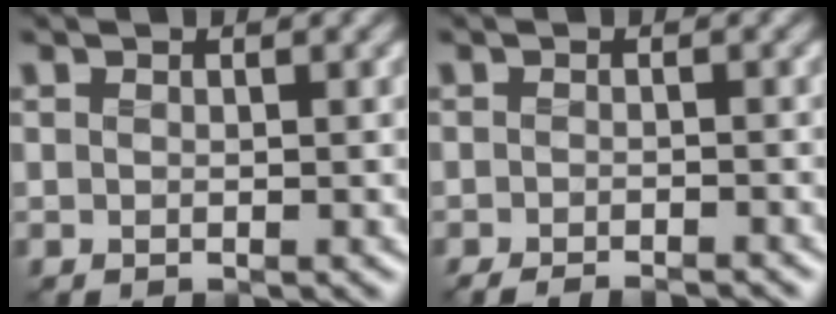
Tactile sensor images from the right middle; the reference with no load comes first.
{"total": 2.2, "force": [-2.2, 0.0, 0.4], "torque": [0.000, -0.006, -0.034]}